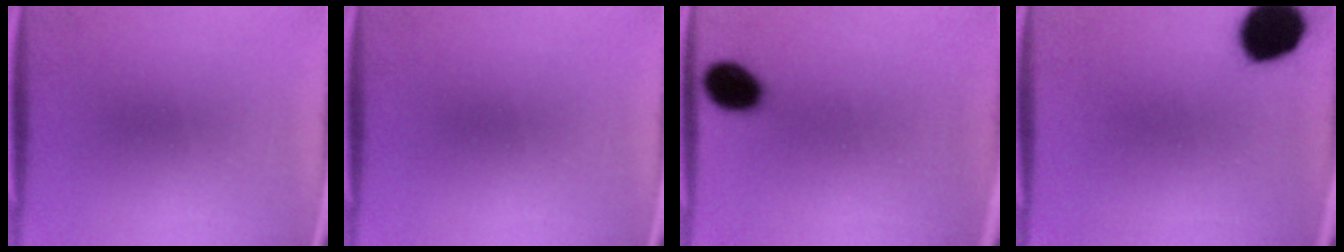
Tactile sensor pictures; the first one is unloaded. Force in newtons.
{"total": 0.0}
{"total": 7.0}
{"total": 12.9}